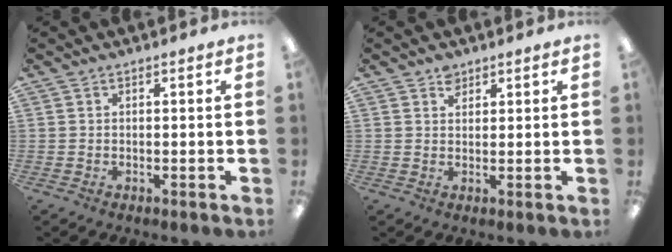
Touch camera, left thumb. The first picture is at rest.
{"total": 2.6, "force": [1.9, 1.4, 0.8], "torque": [-0.011, -0.004, 0.035]}